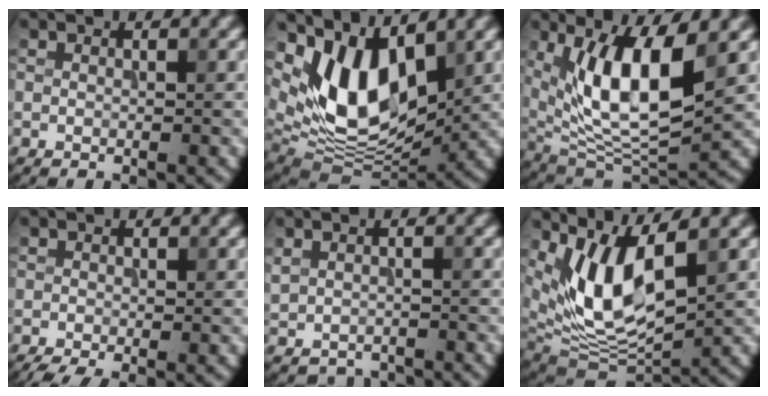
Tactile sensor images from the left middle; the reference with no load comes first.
{"total": 9.8, "force": [3.6, 5.3, 7.5], "torque": [-0.142, -0.016, 0.066]}
{"total": 10.4, "force": [2.9, 3.8, 9.2], "torque": [-0.164, -0.010, 0.054]}
{"total": 2.4, "force": [-1.5, 1.2, 1.3], "torque": [-0.022, -0.009, -0.033]}
{"total": 1.9, "force": [-1.6, 1.0, 0.0], "torque": [0.006, -0.016, -0.027]}
{"total": 8.9, "force": [3.2, 3.6, 7.5], "torque": [-0.153, -0.011, 0.065]}